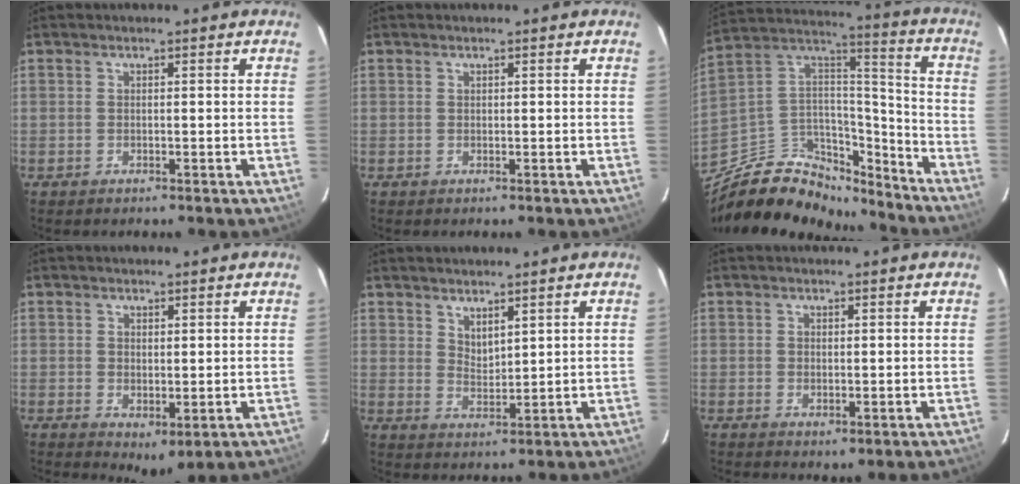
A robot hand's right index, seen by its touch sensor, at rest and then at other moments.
{"total": 0.0}
{"total": 19.8, "force": [-15.2, 10.0, 7.7], "torque": [-0.167, 0.061, -0.243]}
{"total": 3.2, "force": [1.0, 2.2, 2.2], "torque": [-0.035, -0.007, 0.020]}
{"total": 3.9, "force": [3.2, 1.4, 1.7], "torque": [-0.026, -0.004, 0.057]}
{"total": 1.4, "force": [0.5, 1.0, 0.8], "torque": [-0.015, -0.001, 0.008]}